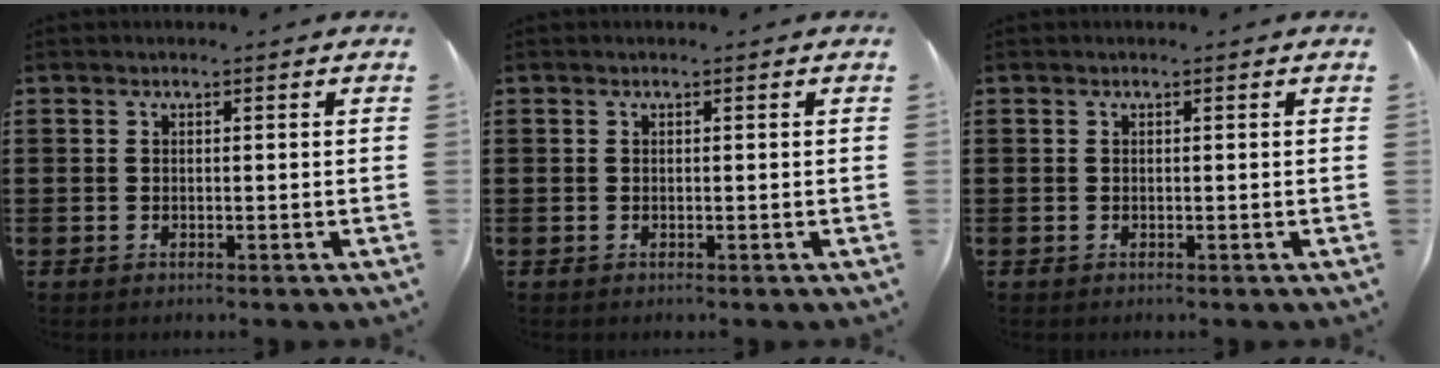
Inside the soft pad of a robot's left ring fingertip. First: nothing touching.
{"total": 0.0}
{"total": 0.0}